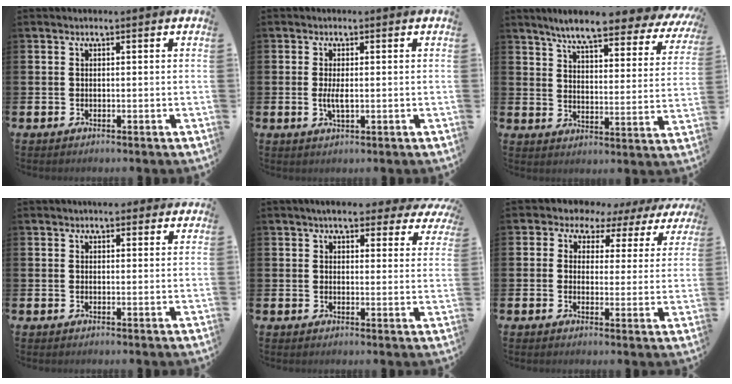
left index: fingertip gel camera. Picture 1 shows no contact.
{"total": 2.3, "force": [0.0, 0.8, 2.1], "torque": [-0.039, 0.000, -0.002]}
{"total": 8.4, "force": [7.5, 0.8, 3.8], "torque": [-0.088, -0.051, 0.124]}
{"total": 2.7, "force": [2.5, 0.9, 0.2], "torque": [0.003, -0.007, 0.045]}
{"total": 5.5, "force": [4.7, 1.8, 2.2], "torque": [-0.037, -0.021, 0.079]}
{"total": 4.0, "force": [2.8, 2.8, 0.0], "torque": [-0.029, -0.023, 0.044]}